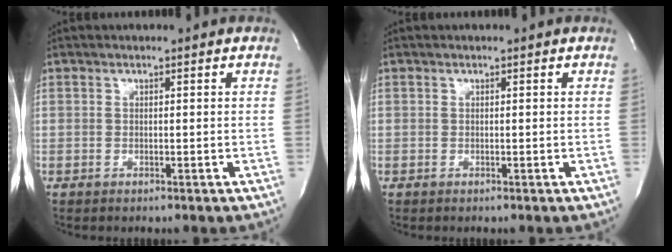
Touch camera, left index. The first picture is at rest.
{"total": 0.0}